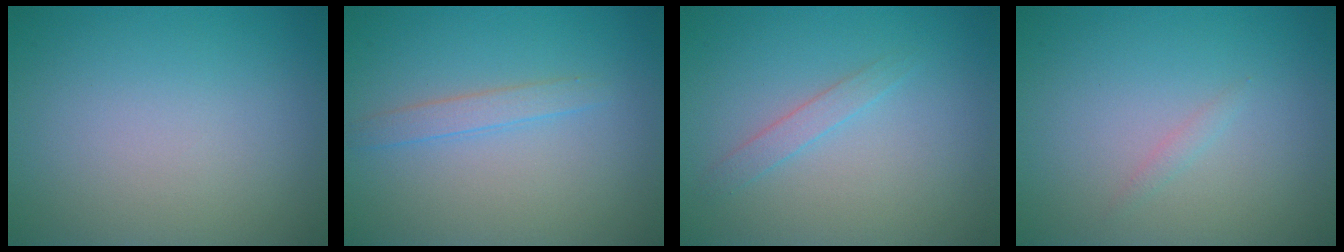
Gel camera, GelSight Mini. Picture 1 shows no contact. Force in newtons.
{"total": 1.5, "press": 1.5, "slide": 0.0}
{"total": 1.2, "press": 1.2, "slide": 0.0}
{"total": 0.6, "press": 0.6, "slide": 0.1}